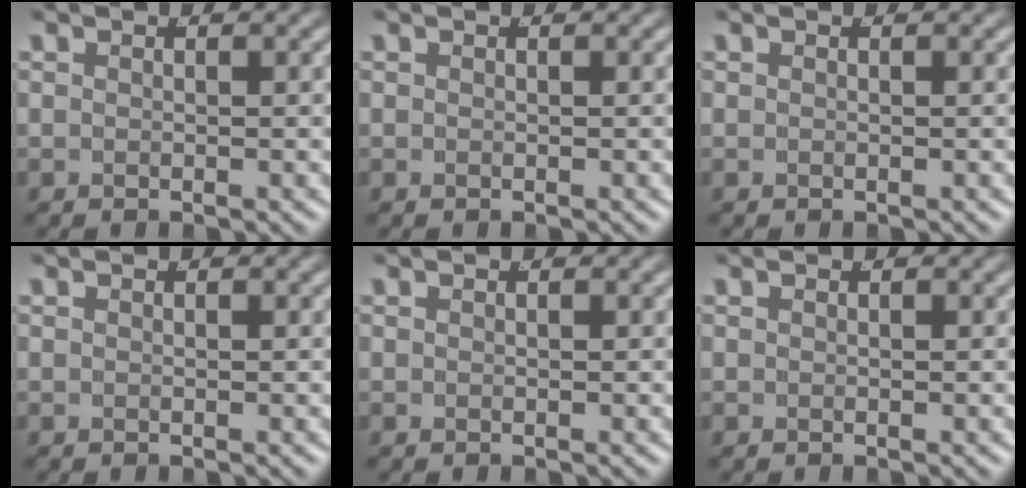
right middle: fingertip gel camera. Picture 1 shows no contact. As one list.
[{"total": 0.0}, {"total": 0.0}, {"total": 0.0}, {"total": 0.0}, {"total": 0.0}]